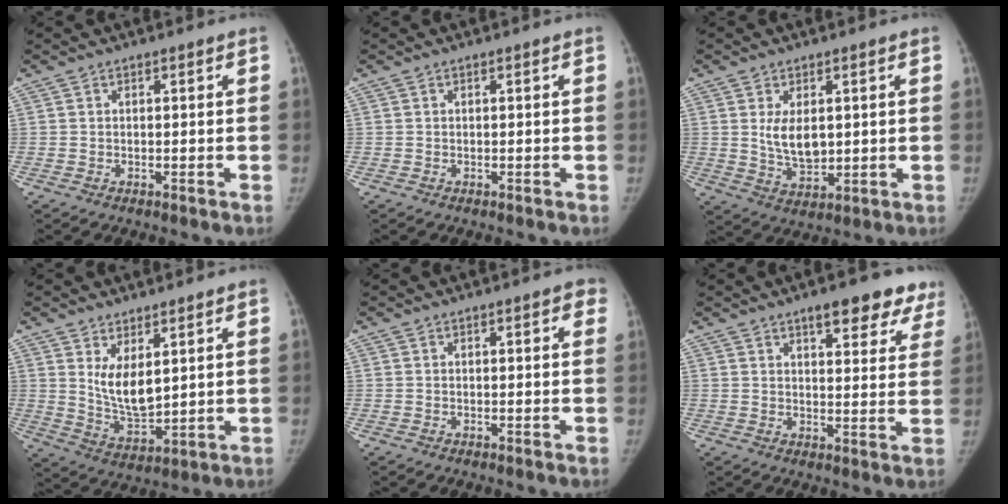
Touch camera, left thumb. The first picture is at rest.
{"total": 0.0}
{"total": 6.8, "force": [1.2, 4.0, 5.4], "torque": [-0.076, -0.017, 0.032]}
{"total": 8.1, "force": [3.1, 3.8, 6.5], "torque": [-0.096, -0.037, 0.073]}
{"total": 2.3, "force": [1.1, 0.9, 1.8], "torque": [-0.008, 0.002, 0.006]}
{"total": 12.1, "force": [8.4, 4.4, 7.5], "torque": [-0.044, -0.036, 0.099]}